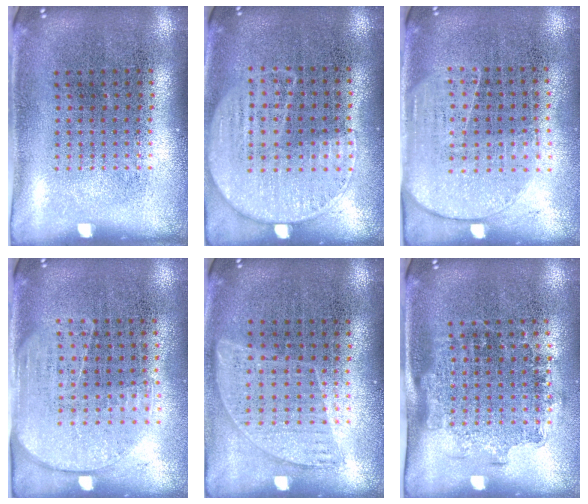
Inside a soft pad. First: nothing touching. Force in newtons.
{"total": 1.2, "press": 1.0, "slide": 0.6}
{"total": 1.8, "press": 1.5, "slide": 0.9}
{"total": 1.7, "press": 1.5, "slide": 0.9}
{"total": 0.9, "press": 0.7, "slide": 0.5}
{"total": 1.3, "press": 1.1, "slide": 0.7}